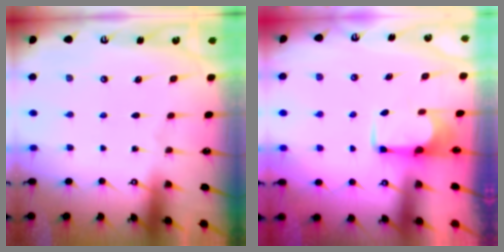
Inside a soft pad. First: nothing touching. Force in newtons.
{"total": 1.9, "press": 1.8, "slide": 0.7}